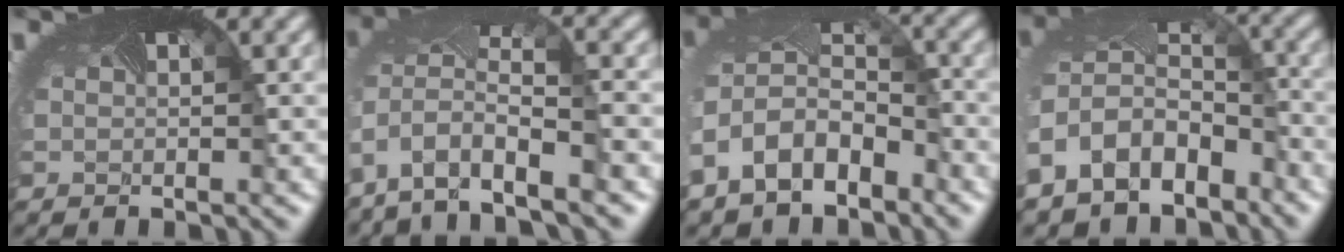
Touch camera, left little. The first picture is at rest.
{"total": 8.6, "force": [-4.8, 4.0, 6.0], "torque": [-0.146, -0.021, -0.068]}
{"total": 7.7, "force": [-3.6, 5.3, 4.4], "torque": [-0.113, -0.015, -0.065]}
{"total": 9.8, "force": [-4.7, 7.3, 4.4], "torque": [-0.125, -0.033, -0.071]}